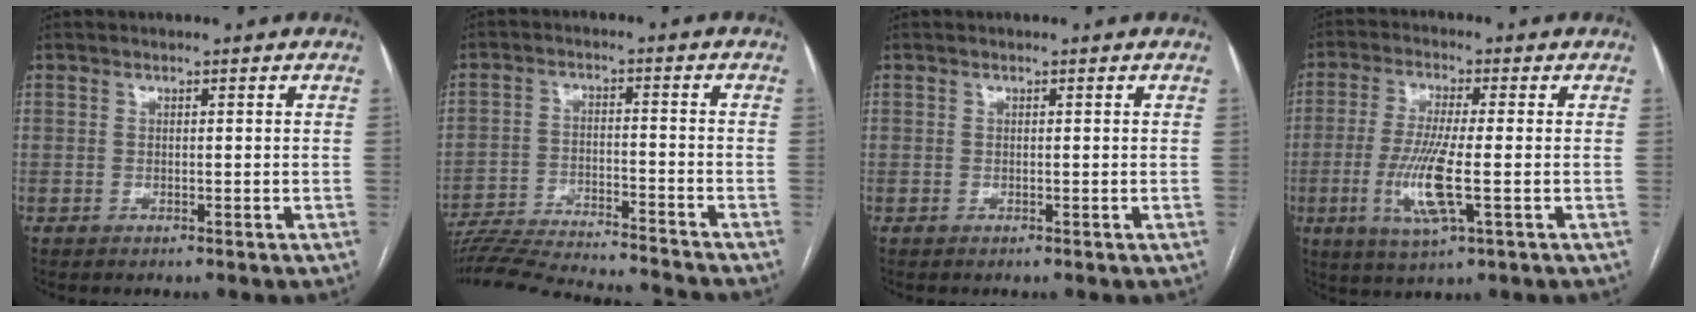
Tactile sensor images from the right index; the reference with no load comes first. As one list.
[{"total": 19.8, "force": [-18.7, 0.7, 6.5], "torque": [-0.129, -0.029, -0.280]}, {"total": 0.0}, {"total": 9.2, "force": [-2.0, 0.7, 8.9], "torque": [-0.192, -0.018, -0.038]}]